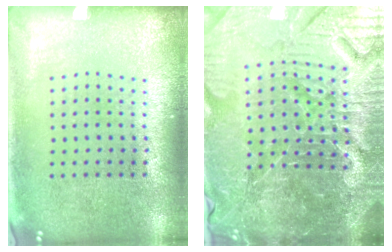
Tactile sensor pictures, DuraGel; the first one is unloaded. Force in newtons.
{"total": 6.4, "press": 5.8, "slide": 2.7}